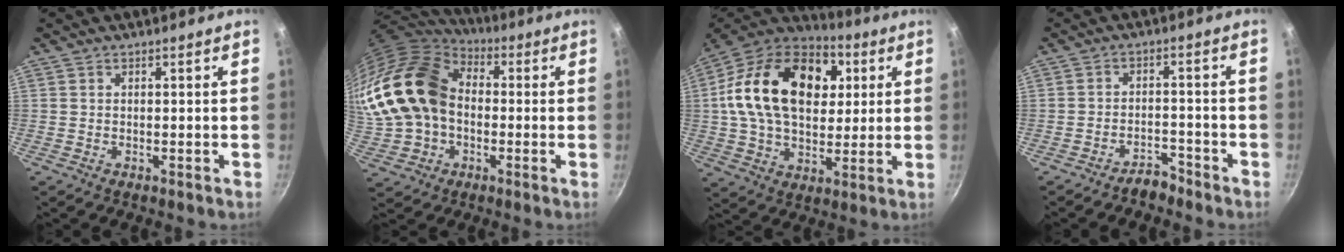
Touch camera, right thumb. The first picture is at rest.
{"total": 24.5, "force": [0.8, 18.2, 16.5], "torque": [-0.345, 0.045, 0.018]}
{"total": 26.6, "force": [5.9, 17.7, 18.9], "torque": [-0.307, 0.014, 0.087]}
{"total": 3.6, "force": [-3.2, 1.4, 0.9], "torque": [-0.002, 0.036, -0.050]}